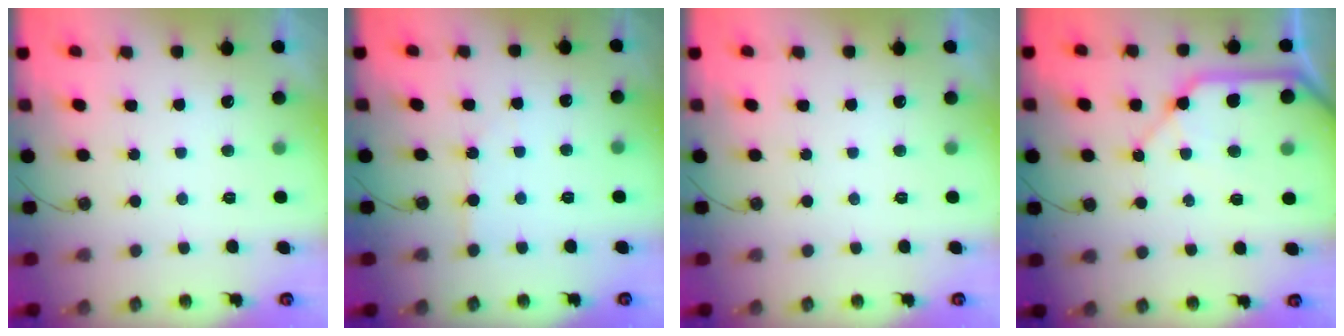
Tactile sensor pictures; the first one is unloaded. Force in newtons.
{"total": 2.7, "press": 2.7, "slide": 0.4}
{"total": 0.0}
{"total": 13.9, "press": 13.8, "slide": 1.6}